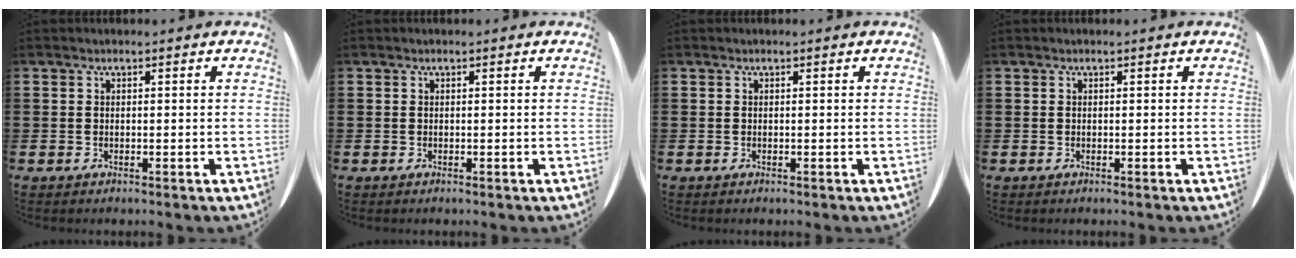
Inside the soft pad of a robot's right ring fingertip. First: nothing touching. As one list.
[{"total": 0.0}, {"total": 0.0}, {"total": 0.0}]